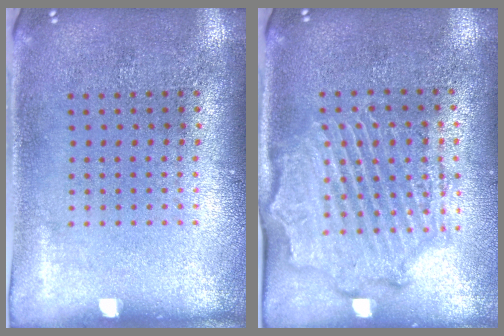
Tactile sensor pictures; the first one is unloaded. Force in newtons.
{"total": 2.1, "press": 2.1, "slide": 0.5}